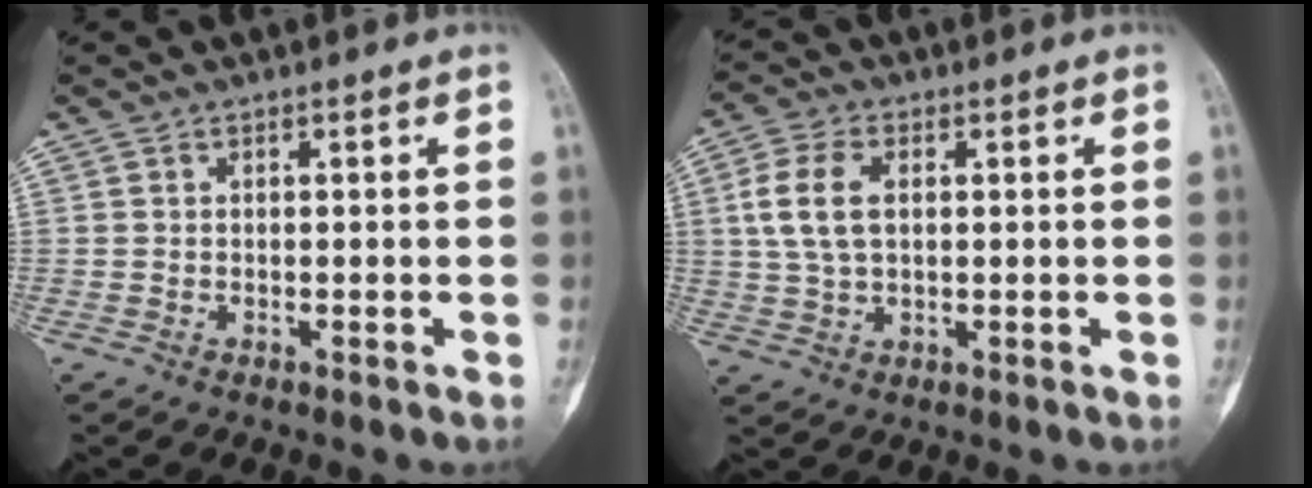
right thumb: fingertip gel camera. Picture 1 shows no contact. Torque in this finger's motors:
{"motor_torque": [0.04, 0.22, 0.62, -0.12, 0.29]}